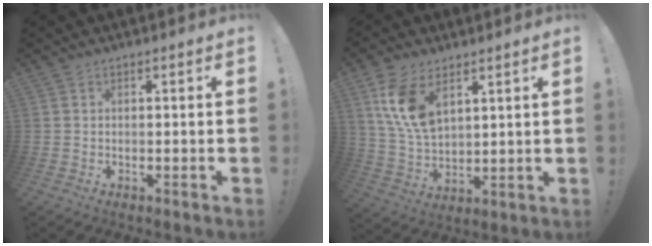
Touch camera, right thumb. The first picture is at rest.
{"total": 12.6, "force": [6.4, 7.2, 8.1], "torque": [-0.166, -0.024, 0.120]}